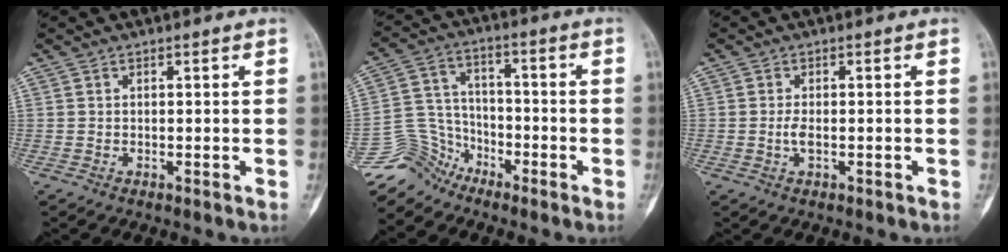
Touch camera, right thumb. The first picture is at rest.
{"total": 8.7, "force": [-7.4, 4.6, -0.5], "torque": [0.032, 0.068, -0.154]}
{"total": 2.0, "force": [-0.5, 1.1, 1.6], "torque": [-0.030, 0.002, -0.013]}